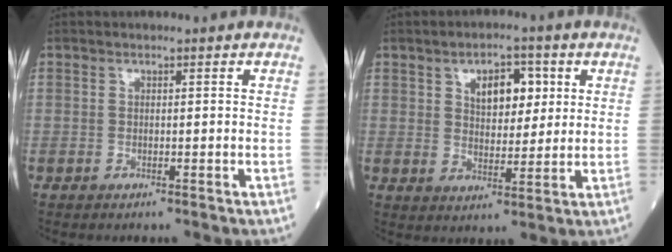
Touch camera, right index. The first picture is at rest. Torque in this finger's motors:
{"motor_torque": [0.12, 0.11, 0.12, 0.06]}